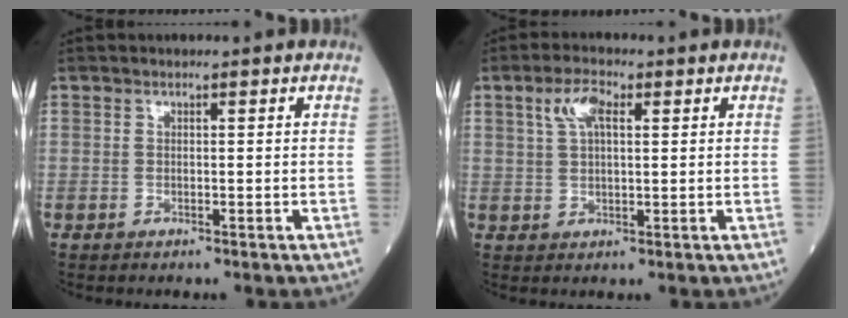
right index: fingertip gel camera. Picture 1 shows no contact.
{"total": 4.9, "force": [2.1, 1.8, 4.0], "torque": [-0.085, 0.014, 0.042]}